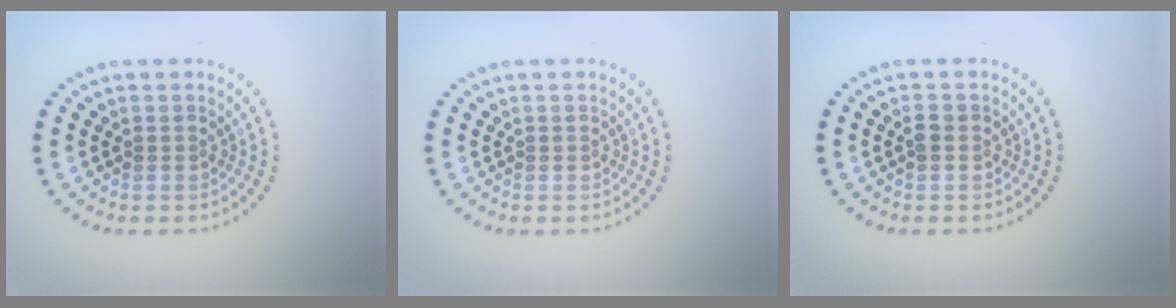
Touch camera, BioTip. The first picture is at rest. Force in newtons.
{"total": 0.0}
{"total": 1.1, "press": 1.0, "slide": 0.2}